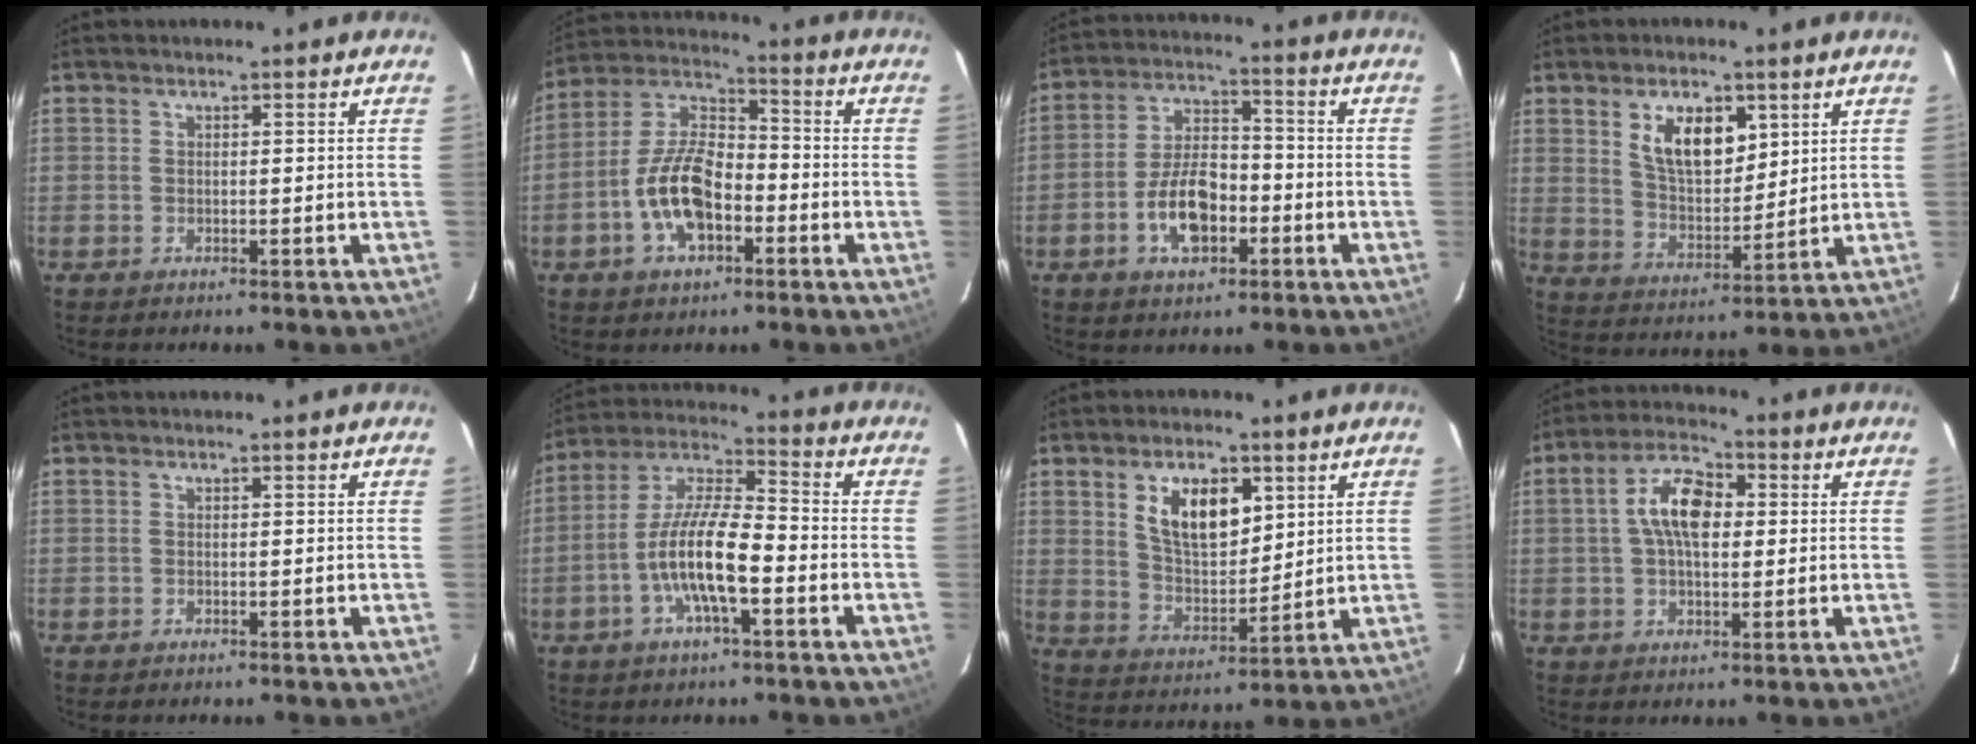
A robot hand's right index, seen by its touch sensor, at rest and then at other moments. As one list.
[{"total": 13.1, "force": [-4.6, 6.8, 10.2], "torque": [-0.207, 0.017, -0.081]}, {"total": 10.7, "force": [-4.0, 5.7, 8.1], "torque": [-0.159, 0.015, -0.063]}, {"total": 10.4, "force": [4.6, 5.4, 7.7], "torque": [-0.135, 0.006, 0.093]}, {"total": 0.0}, {"total": 12.6, "force": [-4.3, 3.1, 11.5], "torque": [-0.233, 0.000, -0.085]}, {"total": 11.3, "force": [4.7, 5.9, 8.5], "torque": [-0.150, 0.008, 0.095]}, {"total": 9.3, "force": [1.2, 5.0, 7.8], "torque": [-0.144, 0.023, 0.019]}]